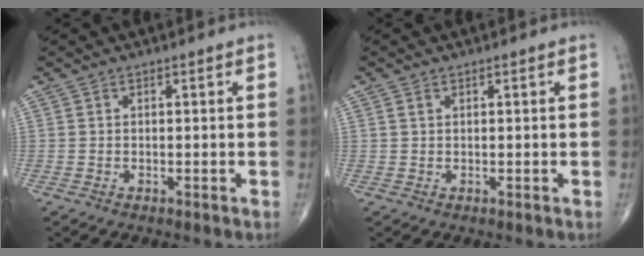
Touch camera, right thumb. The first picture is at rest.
{"total": 0.7, "force": [0.4, 0.5, 0.4], "torque": [-0.009, 0.002, 0.008]}